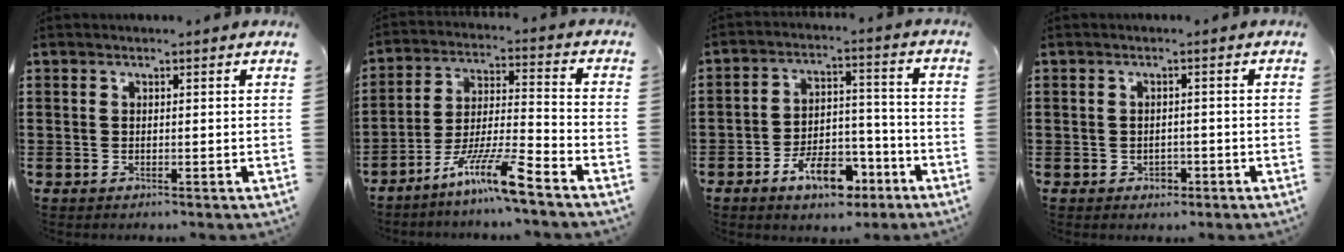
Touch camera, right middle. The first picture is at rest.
{"total": 10.3, "force": [-7.7, 0.5, 6.8], "torque": [-0.130, 0.001, -0.150]}
{"total": 9.1, "force": [-5.8, 4.2, 5.7], "torque": [-0.103, 0.019, -0.104]}
{"total": 1.3, "force": [-0.7, 0.9, 0.6], "torque": [-0.015, 0.001, -0.015]}